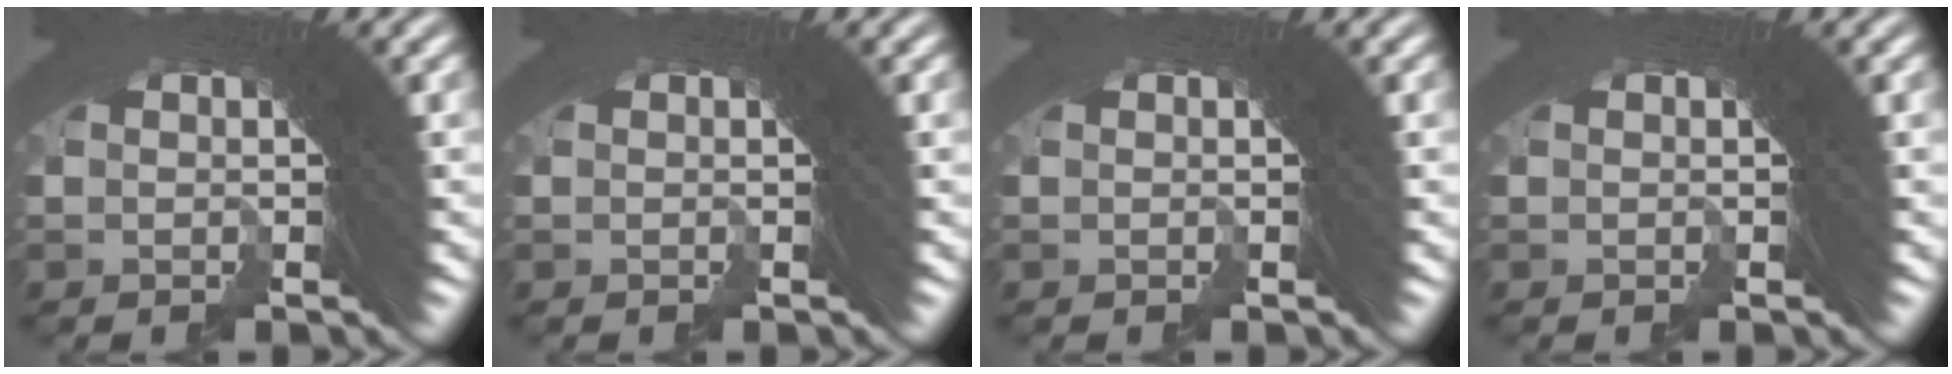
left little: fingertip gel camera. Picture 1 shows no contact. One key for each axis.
{"total": 0.0}
{"total": 0.0}
{"total": 0.0}